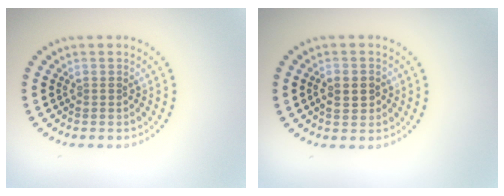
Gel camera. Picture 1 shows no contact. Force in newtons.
{"total": 2.5, "press": 2.5, "slide": 0.2}